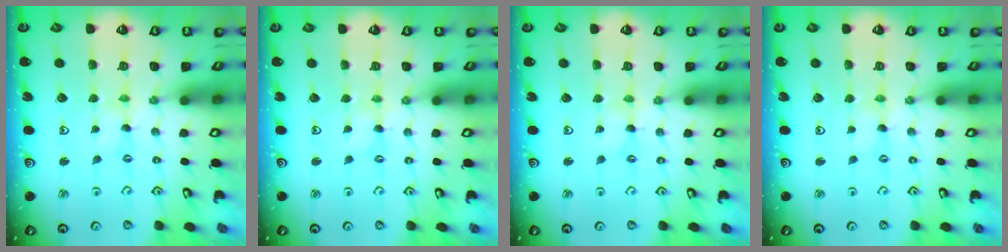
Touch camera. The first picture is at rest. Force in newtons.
{"total": 0.0}
{"total": 0.0}
{"total": 0.0}